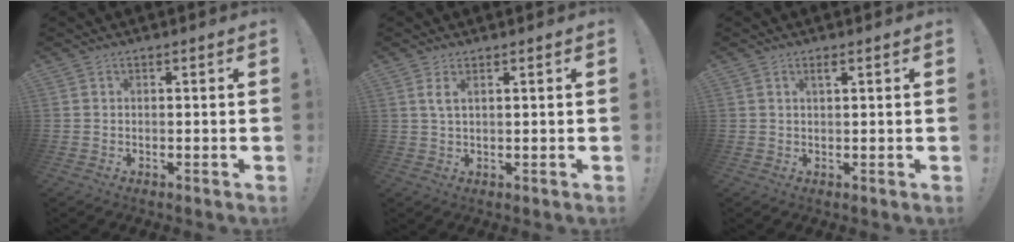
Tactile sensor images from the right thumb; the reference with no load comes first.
{"total": 2.6, "force": [1.3, 0.7, 2.2], "torque": [-0.045, 0.000, 0.022]}
{"total": 1.7, "force": [0.9, 0.2, 1.4], "torque": [-0.027, 0.001, 0.014]}